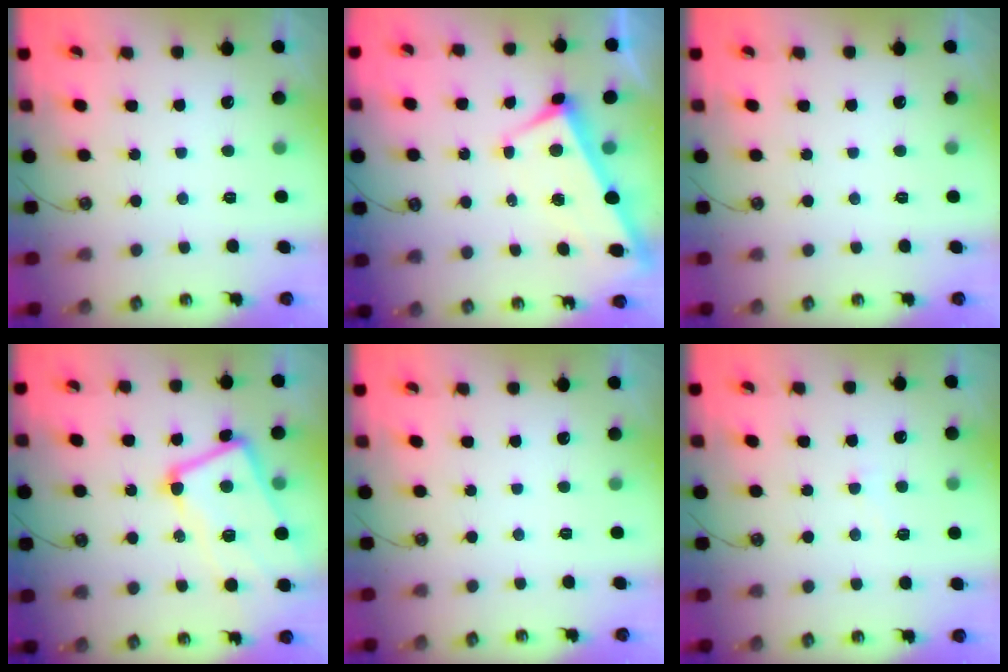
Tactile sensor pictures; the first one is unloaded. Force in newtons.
{"total": 2.9, "press": 2.8, "slide": 0.9}
{"total": 0.0}
{"total": 8.4, "press": 8.3, "slide": 1.6}
{"total": 0.0}
{"total": 2.7, "press": 2.6, "slide": 0.4}